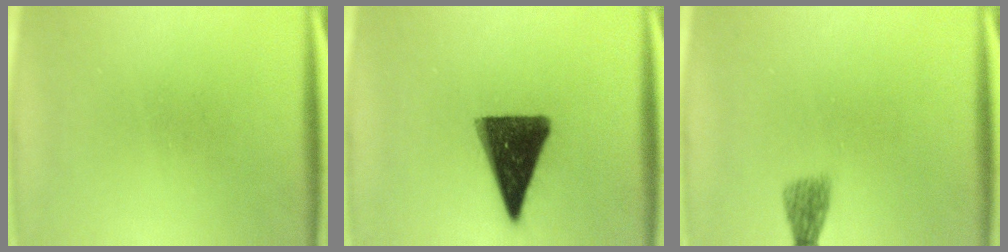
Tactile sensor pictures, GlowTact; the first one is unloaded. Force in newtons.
{"total": 14.7}
{"total": 2.4}